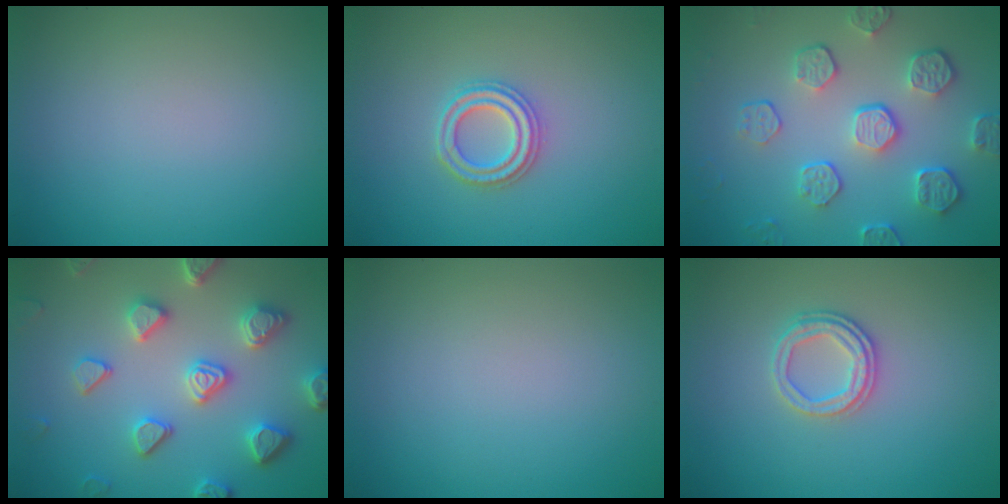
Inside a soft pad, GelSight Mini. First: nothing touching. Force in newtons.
{"total": 2.7, "press": 2.6, "slide": 0.7}
{"total": 5.8, "press": 4.2, "slide": 4.0}
{"total": 5.5, "press": 4.9, "slide": 2.5}
{"total": 0.0}
{"total": 2.5, "press": 2.4, "slide": 0.8}